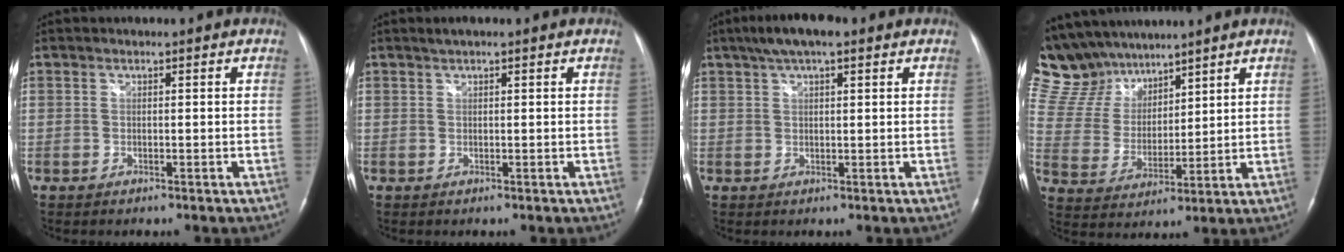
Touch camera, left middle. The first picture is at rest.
{"total": 1.3, "force": [0.9, 0.1, 0.9], "torque": [-0.019, 0.012, 0.017]}
{"total": 6.9, "force": [4.6, 1.7, 4.9], "torque": [-0.090, 0.028, 0.073]}
{"total": 13.3, "force": [11.7, 5.5, 3.2], "torque": [-0.078, 0.027, 0.234]}